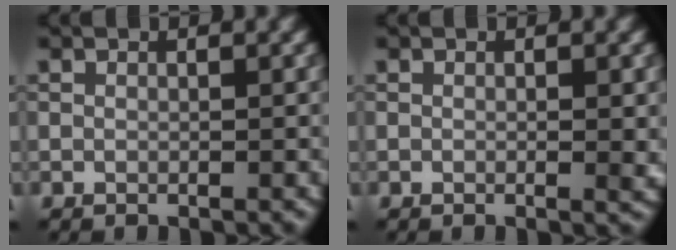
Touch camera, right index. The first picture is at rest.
{"total": 1.1, "force": [0.0, 0.2, 1.1], "torque": [-0.016, -0.002, -0.001]}